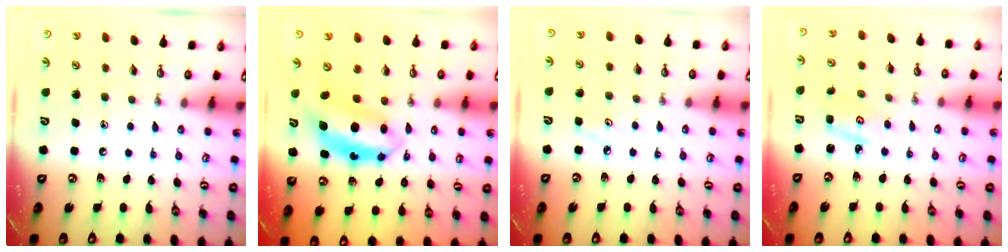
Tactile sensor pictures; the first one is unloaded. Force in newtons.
{"total": 7.0, "press": 7.0, "slide": 0.7}
{"total": 2.9, "press": 2.9, "slide": 0.3}
{"total": 2.3, "press": 2.3, "slide": 0.3}